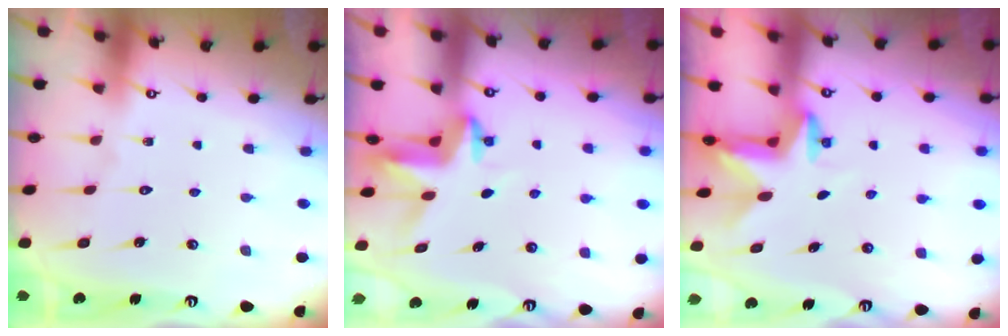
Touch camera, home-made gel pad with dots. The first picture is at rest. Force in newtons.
{"total": 3.5, "press": 3.4, "slide": 0.4}
{"total": 2.5, "press": 2.5, "slide": 0.4}